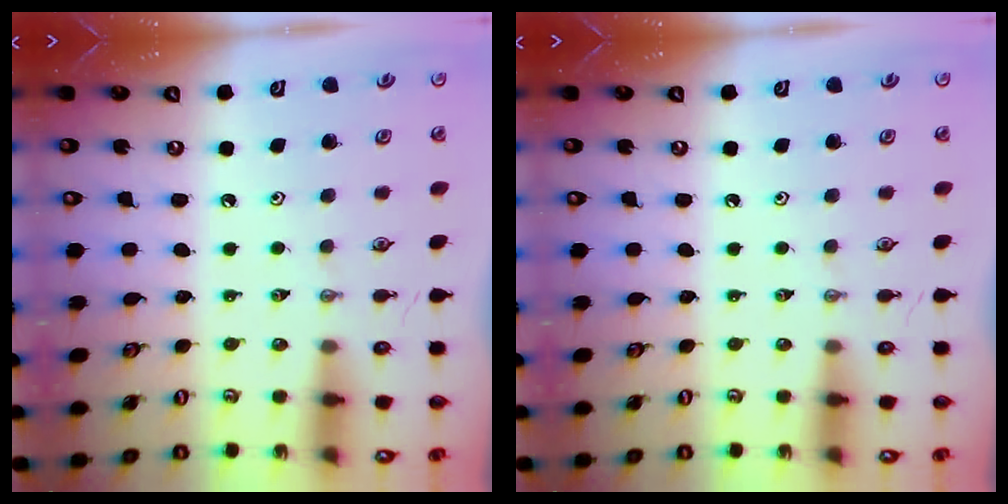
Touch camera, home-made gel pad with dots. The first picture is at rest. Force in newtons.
{"total": 0.0}